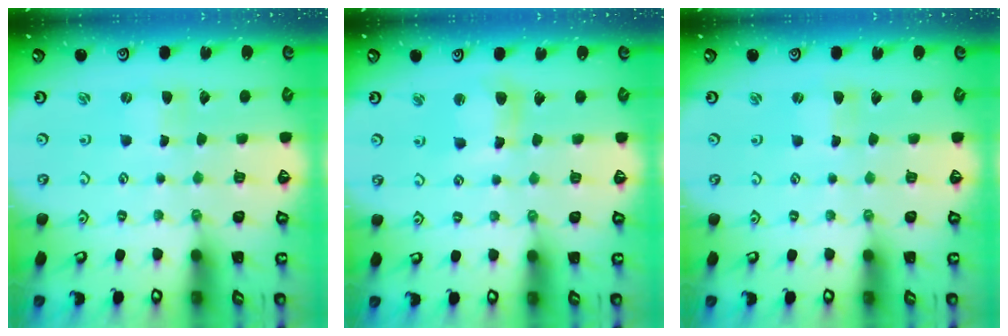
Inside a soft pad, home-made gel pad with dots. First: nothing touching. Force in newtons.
{"total": 8.0, "press": 7.9, "slide": 1.2}
{"total": 0.9, "press": 0.8, "slide": 0.2}